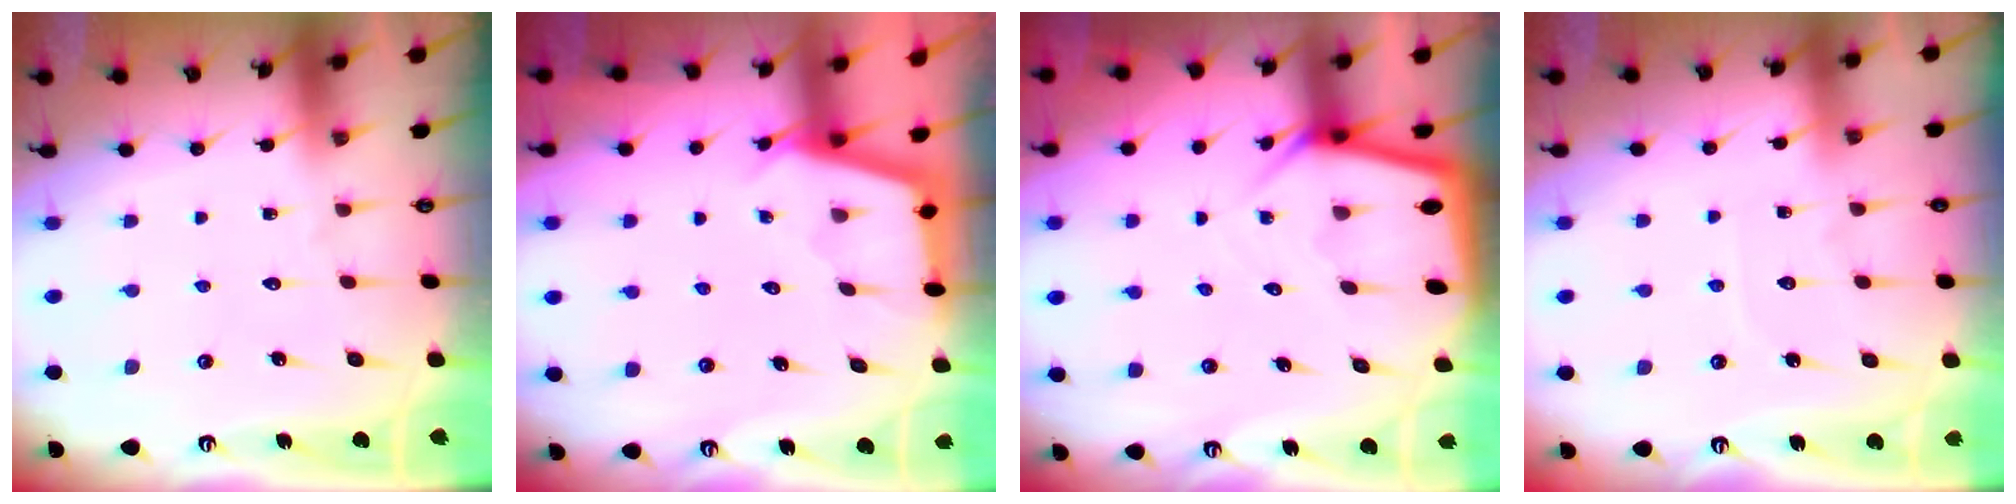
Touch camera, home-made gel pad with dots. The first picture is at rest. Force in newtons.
{"total": 2.5, "press": 2.5, "slide": 0.1}
{"total": 4.7, "press": 4.6, "slide": 0.4}
{"total": 4.2, "press": 4.2, "slide": 0.5}